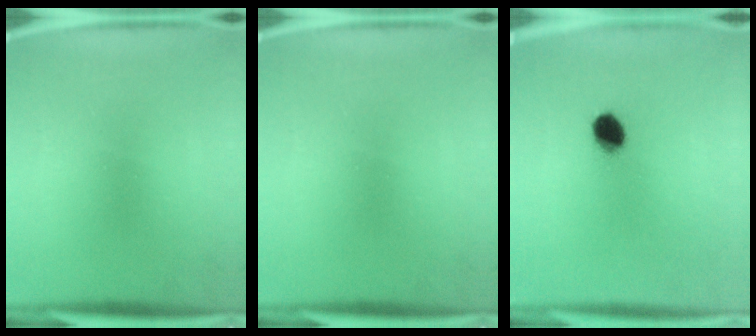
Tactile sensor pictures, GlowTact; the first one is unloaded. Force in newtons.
{"total": 0.0}
{"total": 5.5}